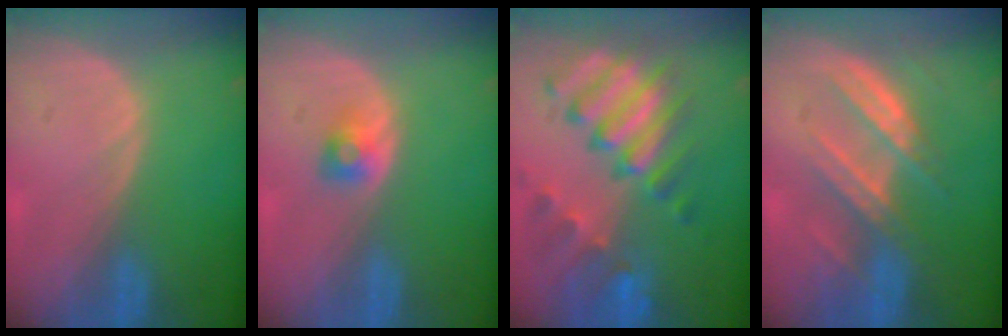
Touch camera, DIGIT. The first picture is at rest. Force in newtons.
{"total": 2.2, "press": 2.2, "slide": 0.3}
{"total": 11.3, "press": 9.7, "slide": 5.7}
{"total": 7.2, "press": 7.0, "slide": 1.7}